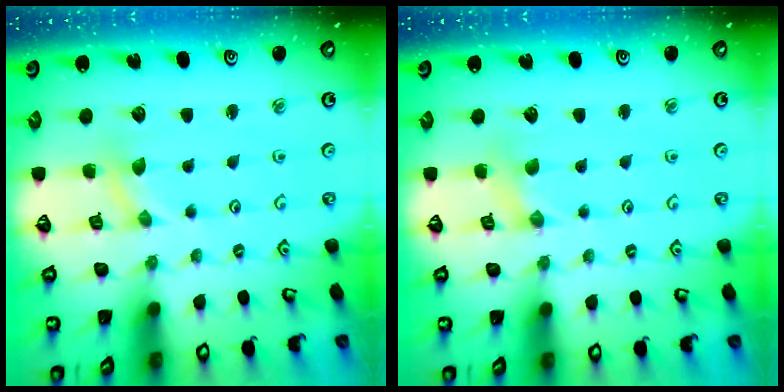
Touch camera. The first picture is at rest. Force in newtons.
{"total": 0.0}